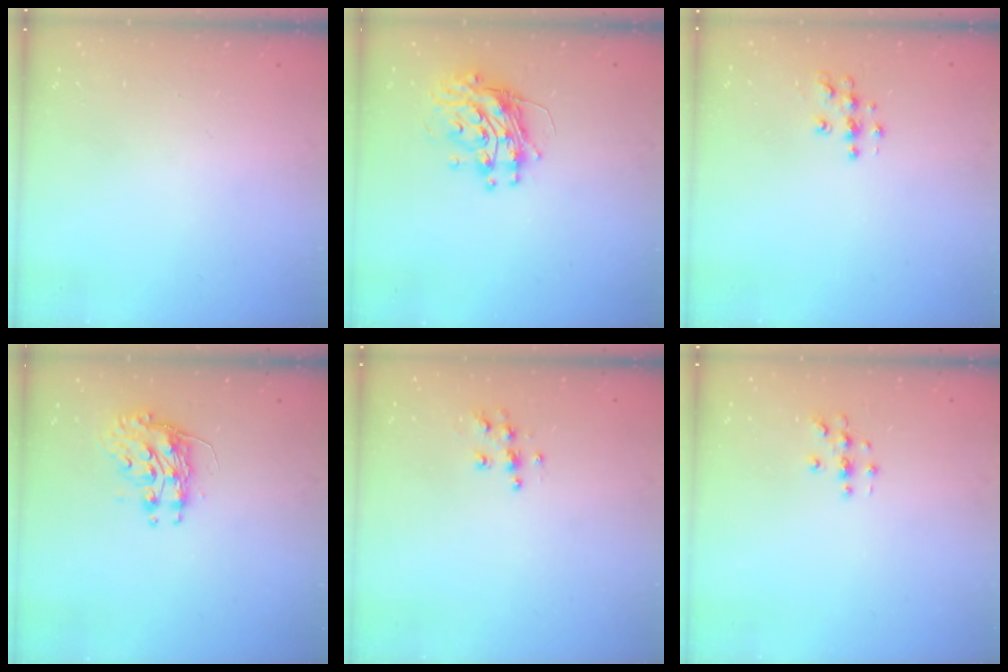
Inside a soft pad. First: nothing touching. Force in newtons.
{"total": 11.4, "press": 11.3, "slide": 1.1}
{"total": 5.8, "press": 5.8, "slide": 0.2}
{"total": 9.1, "press": 9.0, "slide": 1.0}
{"total": 6.6, "press": 6.6, "slide": 0.3}
{"total": 2.9, "press": 2.9, "slide": 0.3}